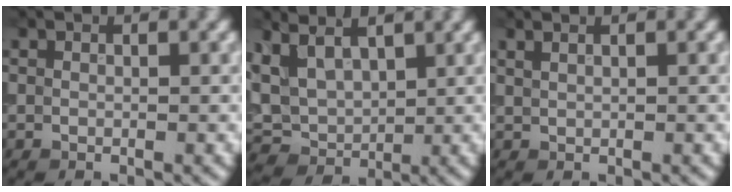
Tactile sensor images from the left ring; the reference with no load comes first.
{"total": 5.6, "force": [2.9, 3.4, 3.4], "torque": [-0.085, 0.008, 0.048]}
{"total": 1.1, "force": [0.9, 0.4, 0.6], "torque": [-0.009, -0.001, 0.012]}